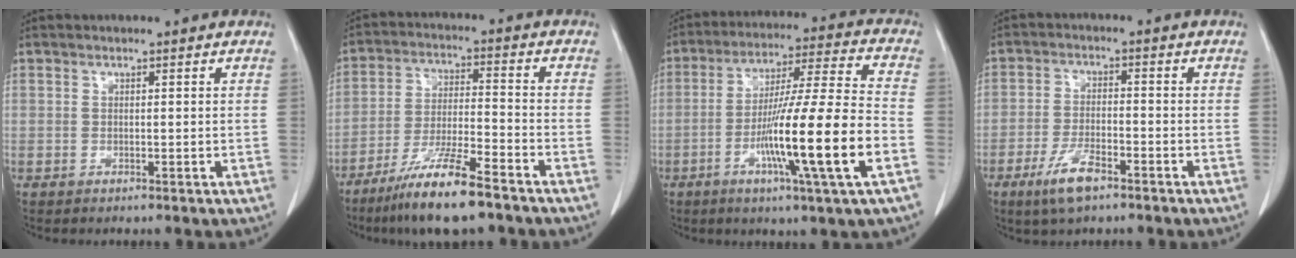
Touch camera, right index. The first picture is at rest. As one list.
[{"total": 11.9, "force": [-8.5, 1.0, 8.3], "torque": [-0.156, -0.028, -0.155]}, {"total": 17.5, "force": [-5.6, -0.9, 16.6], "torque": [-0.295, -0.012, -0.100]}, {"total": 6.3, "force": [-4.0, 1.8, 4.5], "torque": [-0.096, -0.008, -0.072]}]